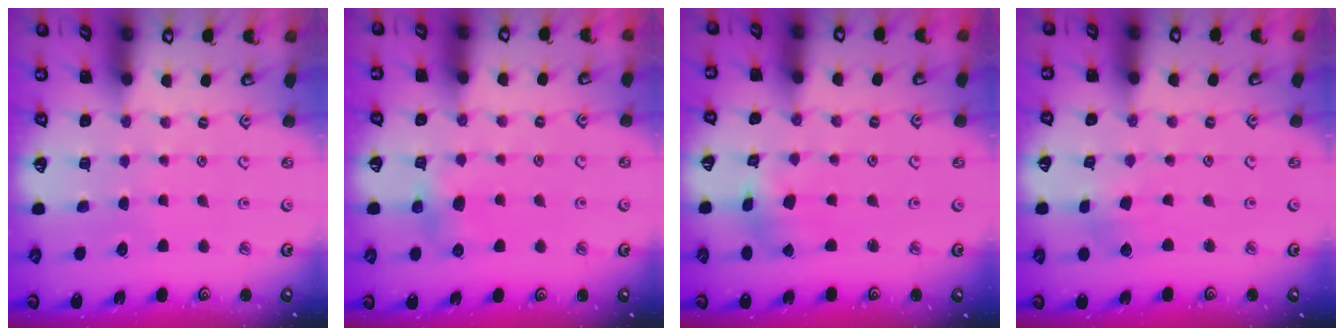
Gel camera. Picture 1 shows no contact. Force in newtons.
{"total": 5.4, "press": 5.3, "slide": 0.6}
{"total": 3.5, "press": 3.5, "slide": 0.8}
{"total": 2.3, "press": 2.3, "slide": 0.3}